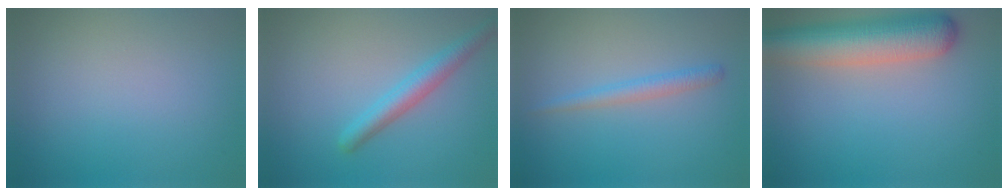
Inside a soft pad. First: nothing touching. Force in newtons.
{"total": 2.9, "press": 2.9, "slide": 0.2}
{"total": 1.7, "press": 1.7, "slide": 0.0}
{"total": 7.5, "press": 7.5, "slide": 0.6}